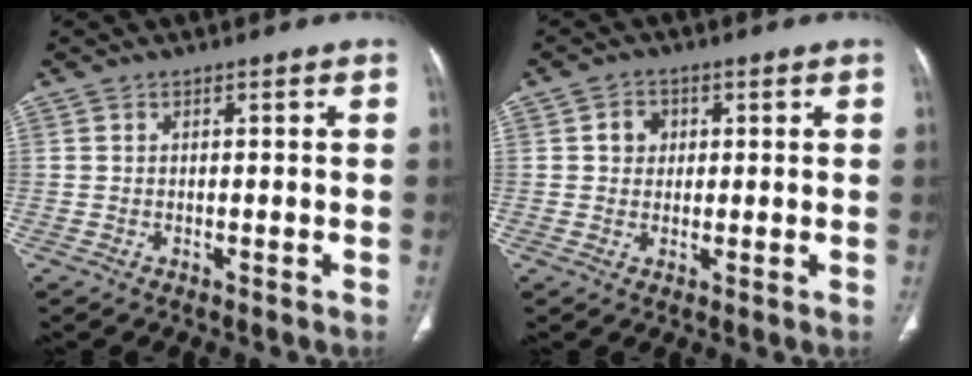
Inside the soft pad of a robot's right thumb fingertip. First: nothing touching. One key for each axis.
{"total": 3.4, "fx": 0.8, "fy": 3.0, "fz": 1.4, "tx": -0.006, "ty": 0.002, "tz": 0.011}